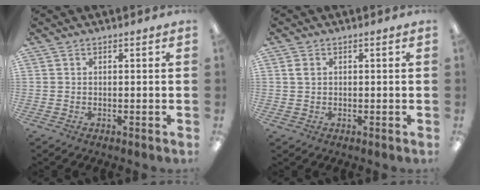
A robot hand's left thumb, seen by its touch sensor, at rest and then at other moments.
{"total": 1.8, "force": [0.5, 1.5, 1.0], "torque": [-0.020, 0.007, 0.007]}